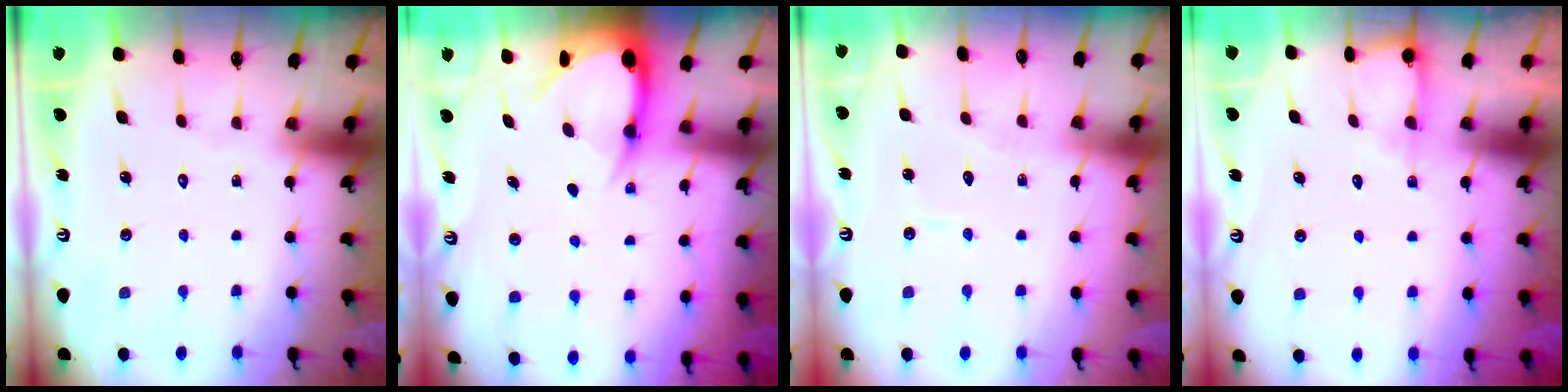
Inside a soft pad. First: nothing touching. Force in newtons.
{"total": 5.7, "press": 5.7, "slide": 0.7}
{"total": 4.9, "press": 4.9, "slide": 0.3}
{"total": 5.7, "press": 5.7, "slide": 0.4}